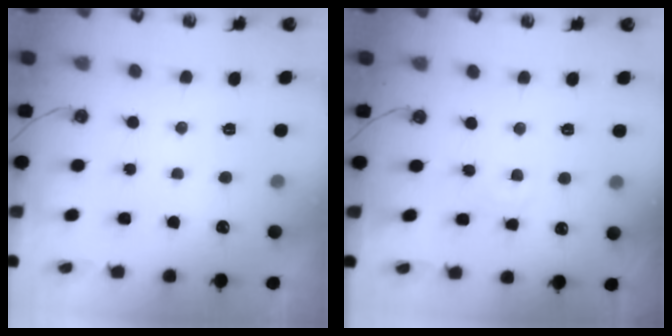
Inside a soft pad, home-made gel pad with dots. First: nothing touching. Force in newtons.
{"total": 1.4, "press": 1.4, "slide": 0.3}